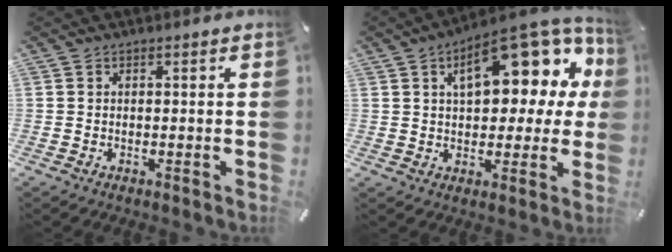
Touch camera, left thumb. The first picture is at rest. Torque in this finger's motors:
{"motor_torque": [2.48, 2.53, 1.49, -1.28, 0.49]}